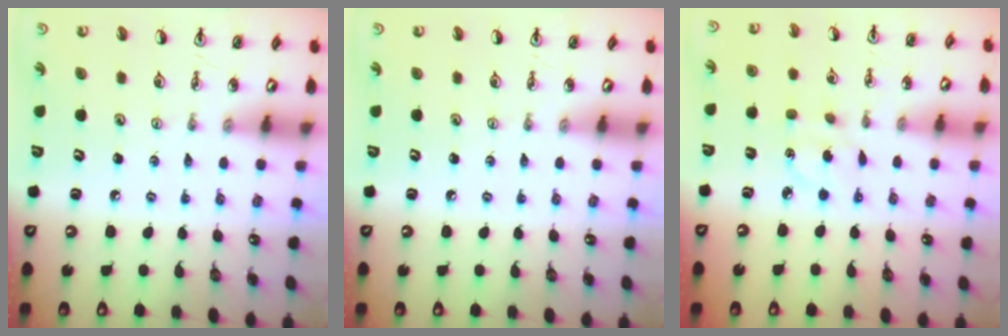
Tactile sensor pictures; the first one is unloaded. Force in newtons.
{"total": 0.0}
{"total": 3.5, "press": 3.4, "slide": 0.8}